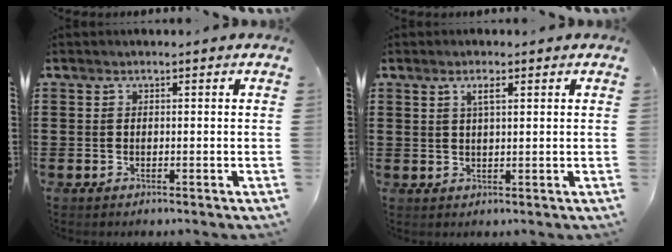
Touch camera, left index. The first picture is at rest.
{"total": 2.2, "force": [1.2, 0.5, 1.8], "torque": [-0.038, 0.002, 0.019]}